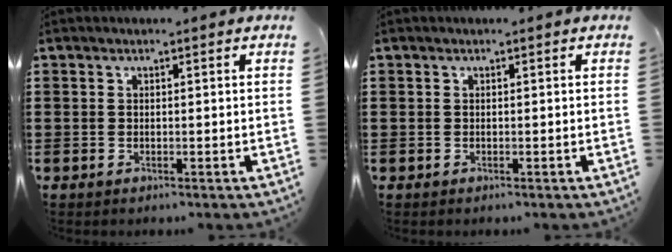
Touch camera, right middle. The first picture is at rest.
{"total": 0.0}